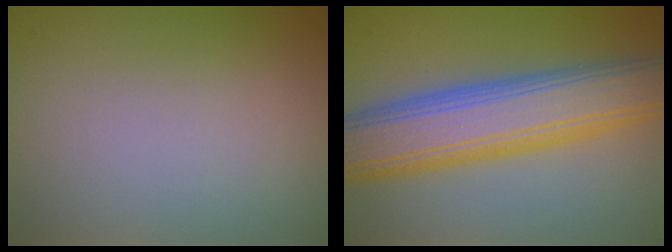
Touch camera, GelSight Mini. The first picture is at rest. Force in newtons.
{"total": 9.1, "press": 9.1, "slide": 0.2}